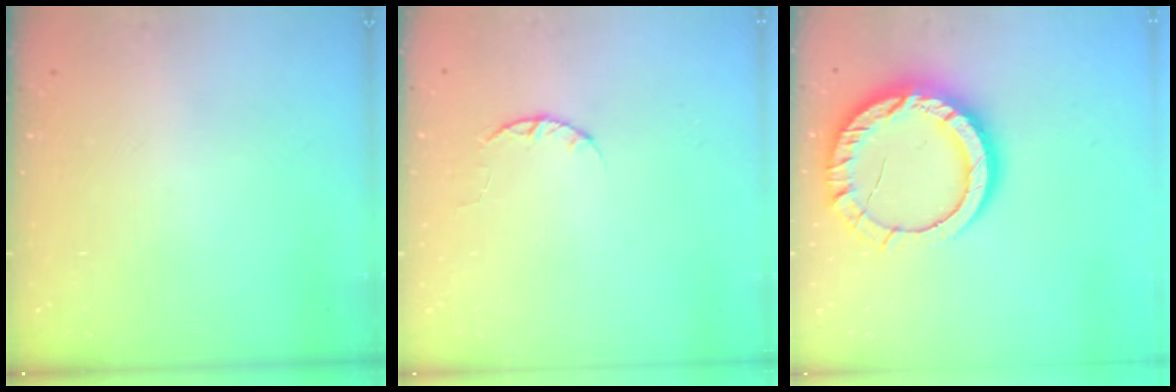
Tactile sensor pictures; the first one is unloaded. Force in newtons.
{"total": 2.5, "press": 2.4, "slide": 0.4}
{"total": 16.7, "press": 16.6, "slide": 1.4}